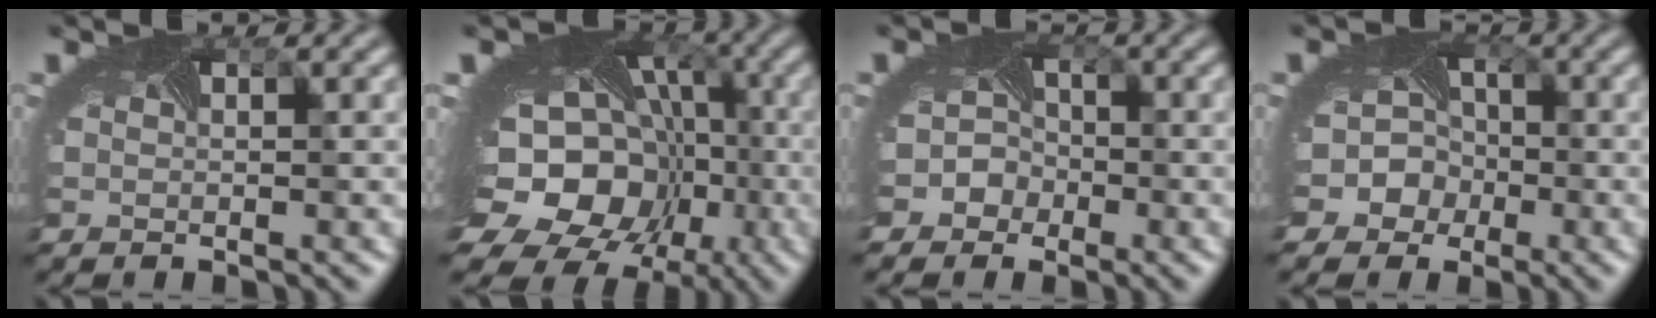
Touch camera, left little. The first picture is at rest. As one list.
[{"total": 18.9, "force": [-4.9, 15.3, 10.0], "torque": [-0.162, -0.052, -0.079]}, {"total": 3.1, "force": [-1.6, 2.6, 0.5], "torque": [0.014, 0.005, -0.029]}, {"total": 6.4, "force": [-2.2, 5.8, 1.8], "torque": [-0.018, 0.002, -0.063]}]